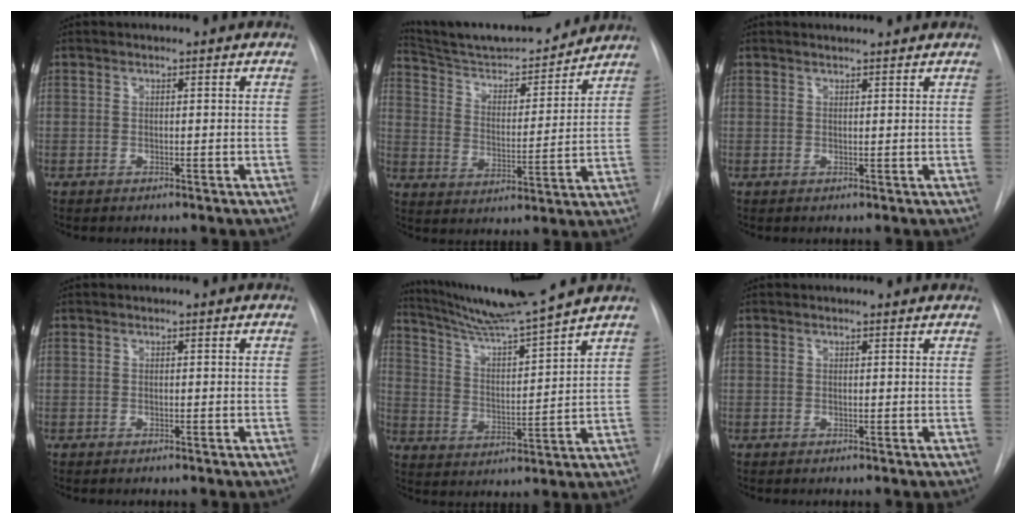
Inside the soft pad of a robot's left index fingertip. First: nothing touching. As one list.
[{"total": 16.2, "force": [15.2, 2.2, 5.3], "torque": [-0.084, -0.008, 0.238]}, {"total": 0.8, "force": [0.8, -0.1, 0.1], "torque": [-0.005, 0.010, 0.010]}, {"total": 0.0}, {"total": 12.1, "force": [10.8, -2.6, 4.8], "torque": [-0.088, -0.017, 0.188]}, {"total": 0.0}]